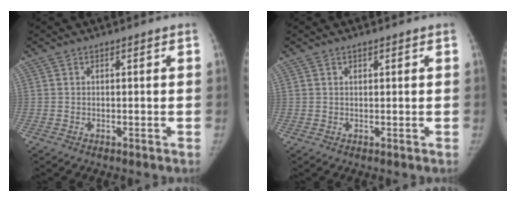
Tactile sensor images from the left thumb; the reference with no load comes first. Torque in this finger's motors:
{"motor_torque": [-0.17, -0.06, -0.15, 0.22, -0.06]}